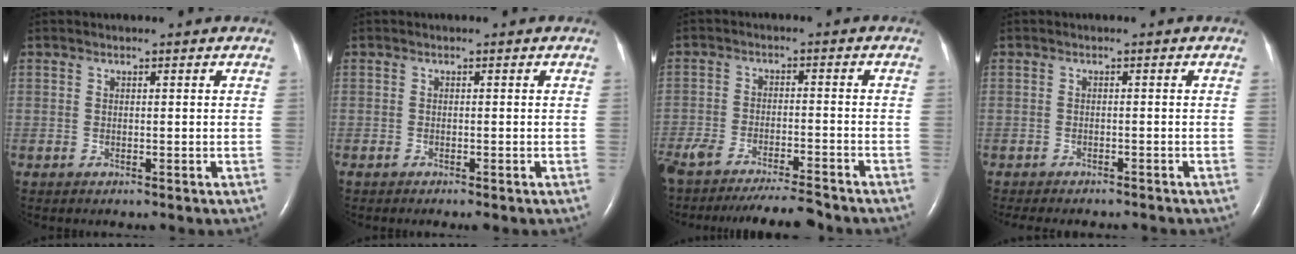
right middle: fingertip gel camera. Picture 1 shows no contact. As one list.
[{"total": 4.7, "force": [-3.9, 0.7, 2.6], "torque": [-0.038, -0.010, -0.058]}, {"total": 14.7, "force": [-13.4, 1.2, 5.9], "torque": [-0.113, -0.026, -0.201]}, {"total": 7.7, "force": [-7.0, 1.7, 2.7], "torque": [-0.033, -0.005, -0.090]}]